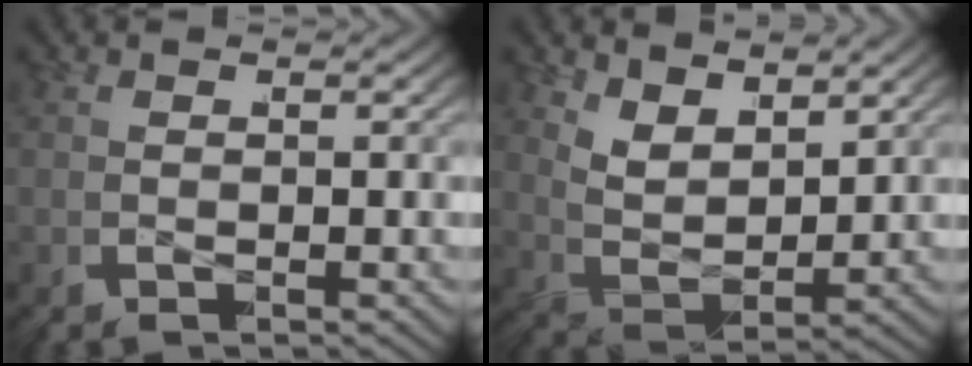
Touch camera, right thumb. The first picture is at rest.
{"total": 5.7, "force": [1.5, 3.8, 3.9], "torque": [-0.098, -0.026, 0.035]}